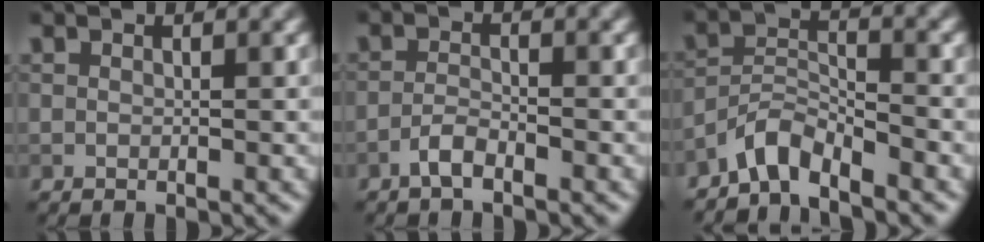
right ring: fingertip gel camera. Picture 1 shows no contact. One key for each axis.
{"total": 1.7, "fx": -1.2, "fy": 0.4, "fz": 1.2, "tx": -0.024, "ty": 0.005, "tz": -0.029}
{"total": 3.6, "fx": -3.2, "fy": 0.6, "fz": 1.4, "tx": -0.024, "ty": 0.009, "tz": -0.073}